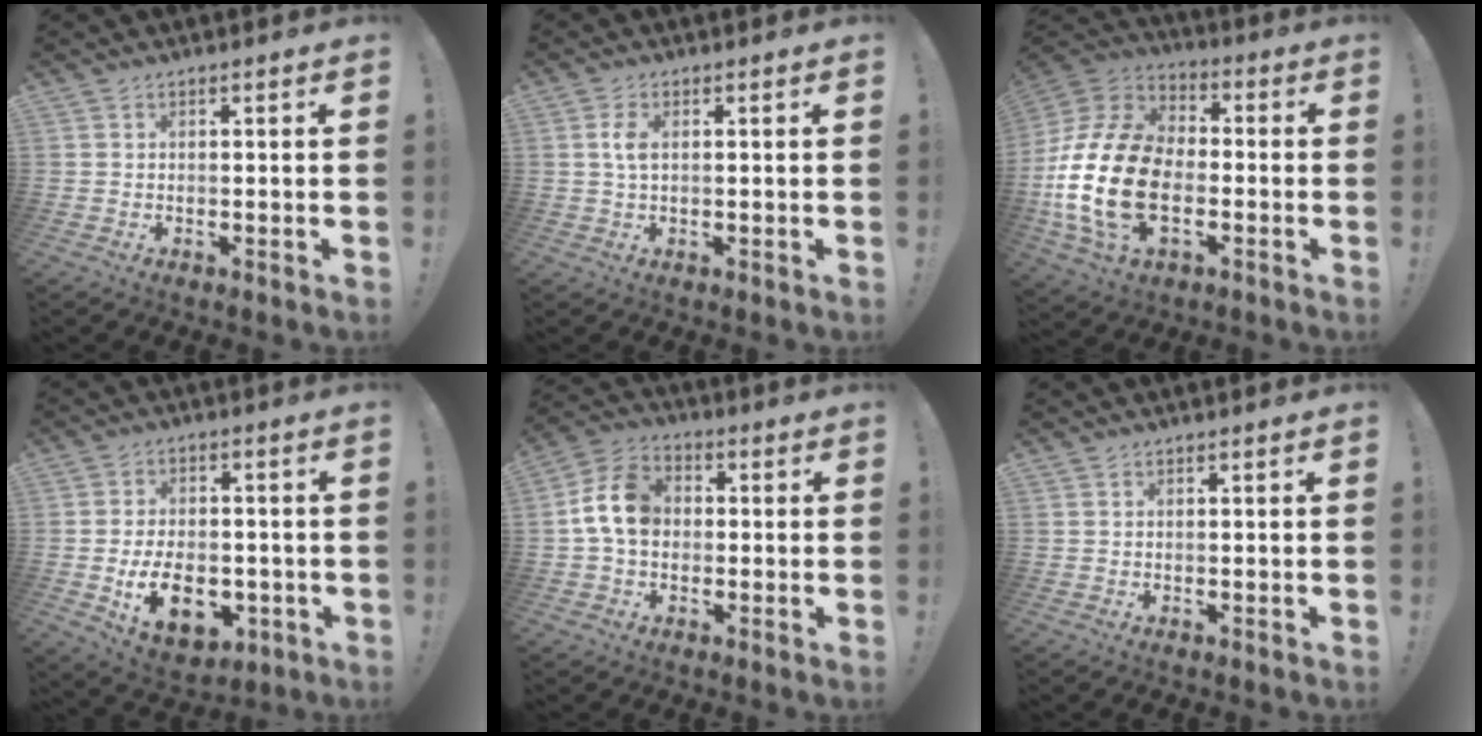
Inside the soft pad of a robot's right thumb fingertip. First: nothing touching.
{"total": 3.4, "force": [0.7, 1.6, 2.9], "torque": [-0.048, 0.000, 0.009]}
{"total": 24.4, "force": [-5.1, 15.6, 18.0], "torque": [-0.345, 0.037, -0.075]}
{"total": 14.0, "force": [-4.3, 9.1, 9.7], "torque": [-0.147, 0.015, -0.068]}
{"total": 11.6, "force": [0.7, 8.7, 7.6], "torque": [-0.137, 0.012, 0.015]}
{"total": 0.0}